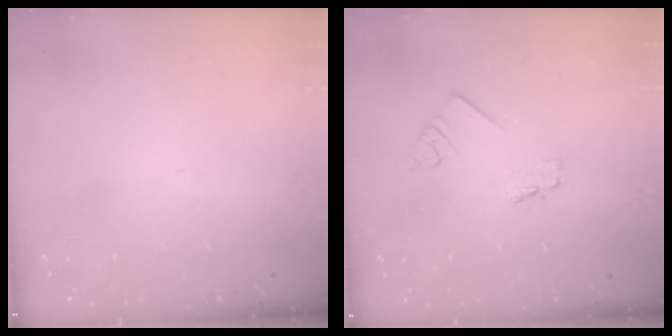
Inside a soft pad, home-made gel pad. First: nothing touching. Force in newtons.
{"total": 1.8, "press": 1.7, "slide": 0.2}